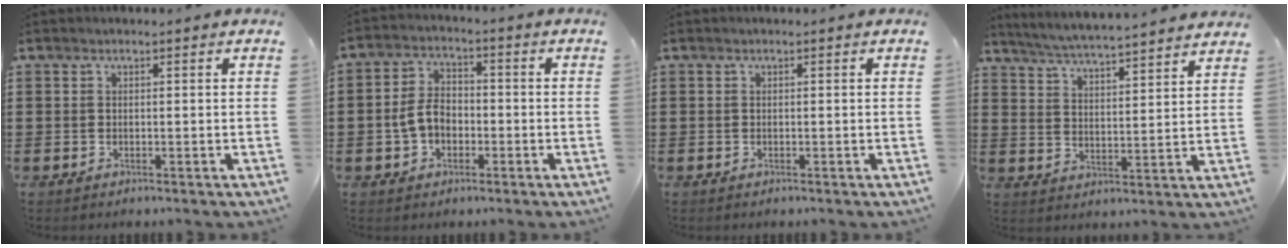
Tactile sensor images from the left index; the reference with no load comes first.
{"total": 5.4, "force": [-1.2, 3.7, 3.8], "torque": [-0.092, 0.005, -0.030]}
{"total": 0.0}
{"total": 5.1, "force": [4.9, -0.6, 1.1], "torque": [-0.045, -0.035, 0.082]}